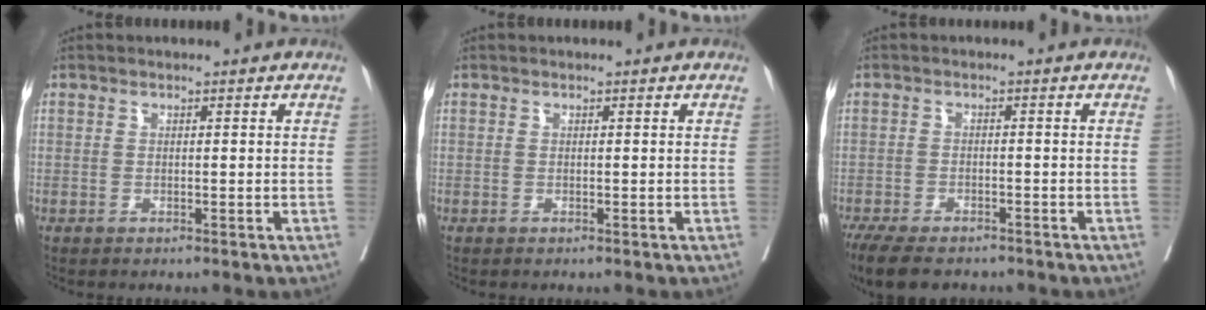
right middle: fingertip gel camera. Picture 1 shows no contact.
{"total": 0.0}
{"total": 9.7, "force": [-7.8, 3.3, 4.8], "torque": [-0.079, -0.012, -0.119]}